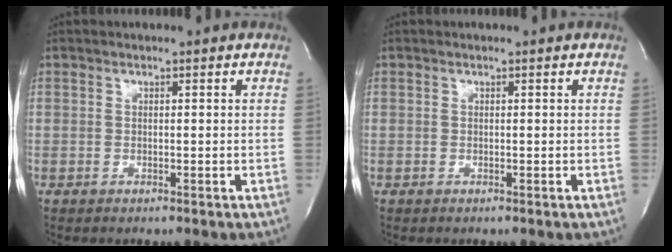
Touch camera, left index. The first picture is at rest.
{"total": 0.0}